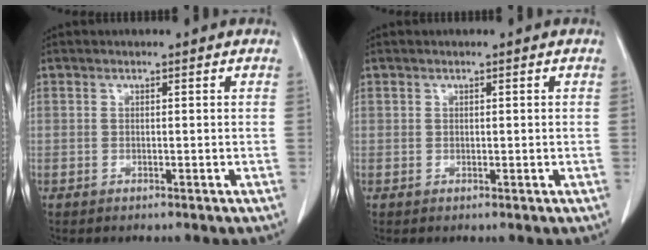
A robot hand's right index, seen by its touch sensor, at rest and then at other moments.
{"total": 0.6, "force": [0.3, 0.4, 0.2], "torque": [0.003, 0.000, 0.005]}